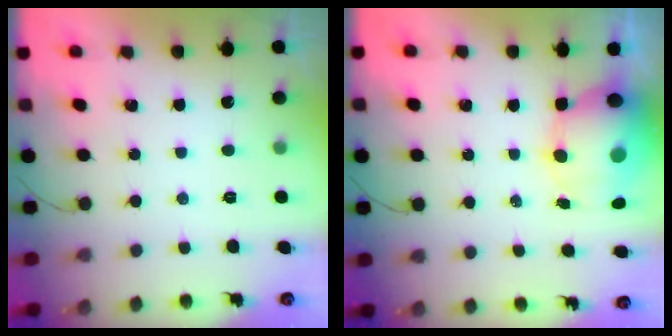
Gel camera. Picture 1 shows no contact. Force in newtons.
{"total": 11.5, "press": 11.1, "slide": 3.0}